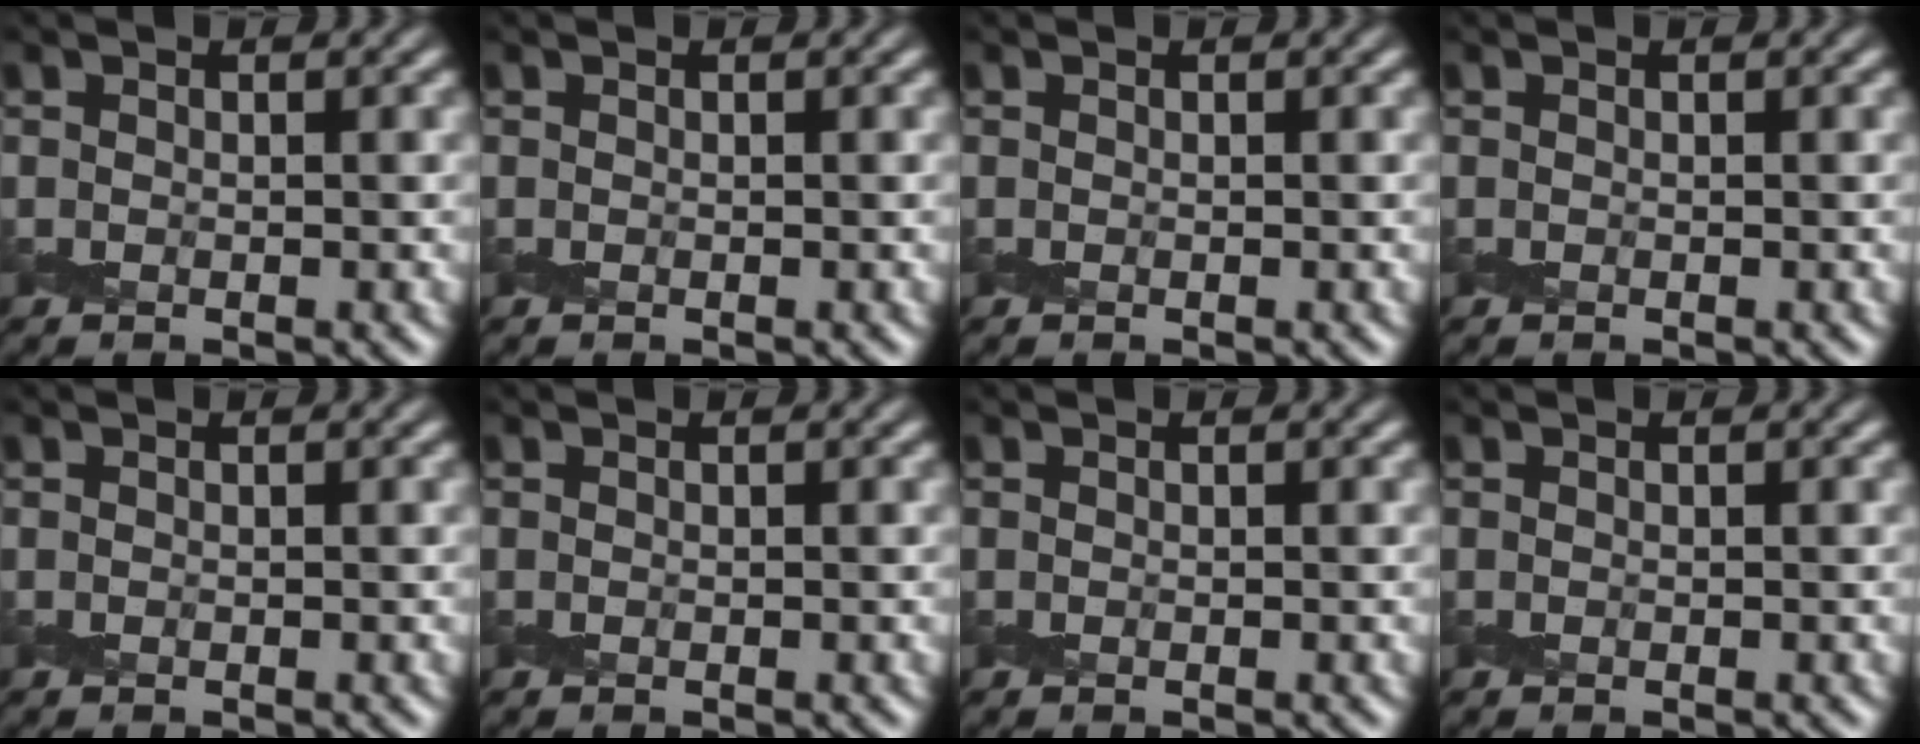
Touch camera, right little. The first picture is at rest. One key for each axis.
{"total": 0.0}
{"total": 0.0}
{"total": 0.0}
{"total": 0.0}
{"total": 0.0}
{"total": 0.0}
{"total": 0.0}